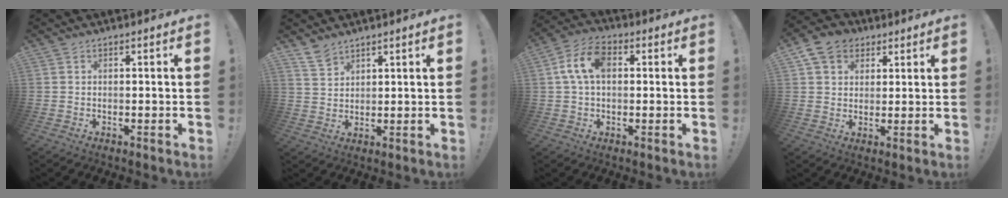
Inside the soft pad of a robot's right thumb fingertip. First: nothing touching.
{"total": 4.9, "force": [4.1, 2.3, 1.5], "torque": [-0.025, -0.027, 0.078]}
{"total": 9.8, "force": [1.8, 6.3, 7.3], "torque": [-0.141, 0.015, 0.035]}
{"total": 9.3, "force": [4.4, 7.3, 3.6], "torque": [-0.062, -0.008, 0.089]}